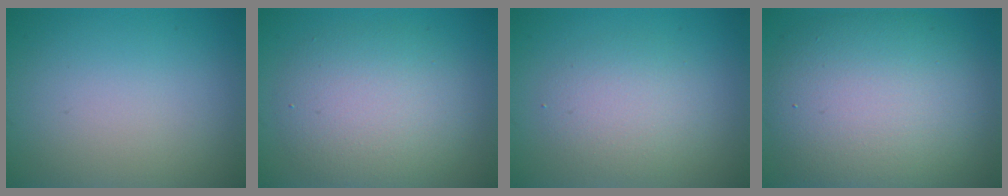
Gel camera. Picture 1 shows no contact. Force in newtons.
{"total": 5.6, "press": 5.6, "slide": 0.3}
{"total": 3.1, "press": 3.1, "slide": 0.3}
{"total": 10.8, "press": 10.8, "slide": 0.3}